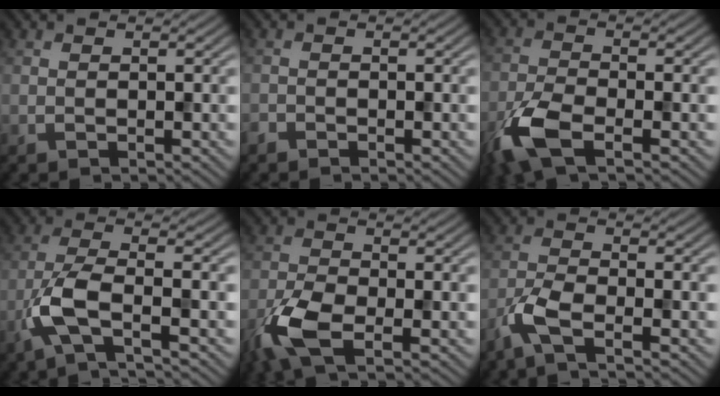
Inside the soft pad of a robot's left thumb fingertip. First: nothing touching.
{"total": 0.9, "force": [-0.8, 0.3, 0.1], "torque": [-0.003, -0.002, -0.019]}
{"total": 7.0, "force": [-3.9, 2.5, 5.3], "torque": [-0.123, -0.010, -0.091]}
{"total": 6.2, "force": [-2.8, 1.6, 5.3], "torque": [-0.116, 0.002, -0.073]}
{"total": 7.4, "force": [-3.7, 3.2, 5.6], "torque": [-0.125, -0.008, -0.085]}
{"total": 4.8, "force": [-2.9, 1.2, 3.7], "torque": [-0.086, -0.005, -0.072]}